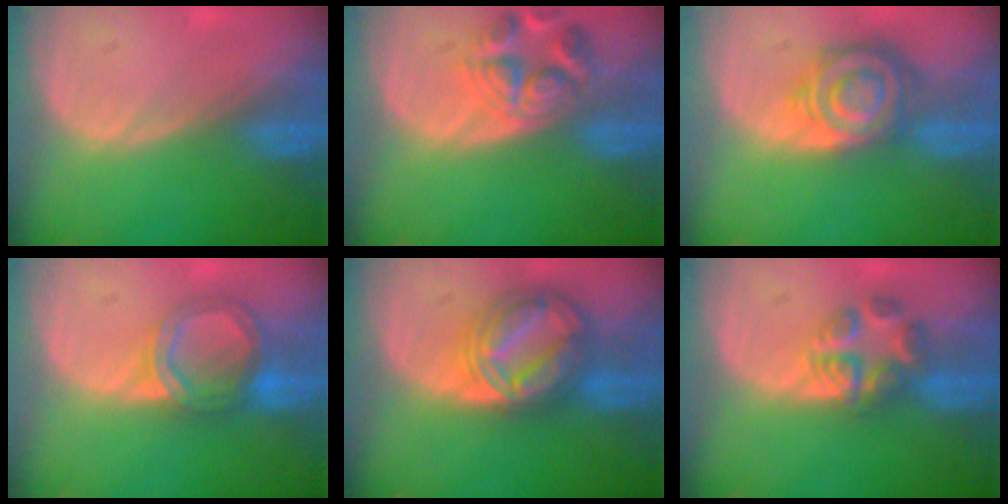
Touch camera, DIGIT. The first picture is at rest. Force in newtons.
{"total": 6.9, "press": 6.3, "slide": 2.7}
{"total": 8.5, "press": 7.4, "slide": 4.2}
{"total": 6.5, "press": 5.7, "slide": 3.1}
{"total": 9.1, "press": 9.1, "slide": 0.6}
{"total": 5.6, "press": 5.5, "slide": 1.1}